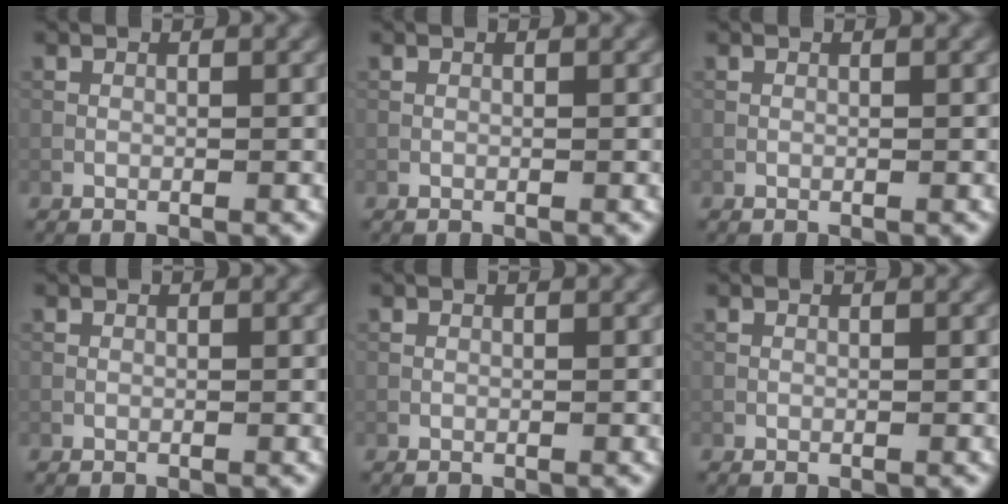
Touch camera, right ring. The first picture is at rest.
{"total": 0.0}
{"total": 0.0}
{"total": 0.0}
{"total": 0.0}
{"total": 0.0}